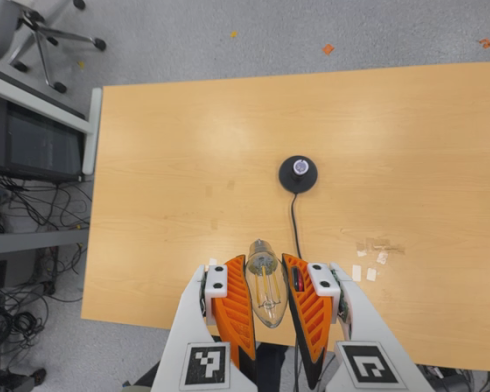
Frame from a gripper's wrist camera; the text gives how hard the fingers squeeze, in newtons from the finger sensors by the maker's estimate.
{"total": 19.7, "left": 21.4, "right": 18.0}